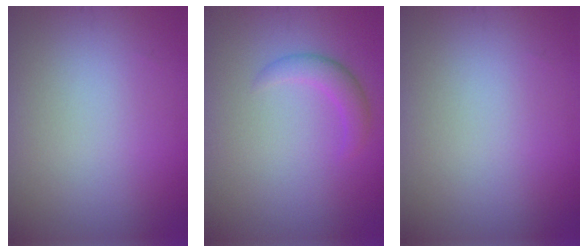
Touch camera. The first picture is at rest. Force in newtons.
{"total": 1.8, "press": 1.8, "slide": 0.0}
{"total": 0.0}